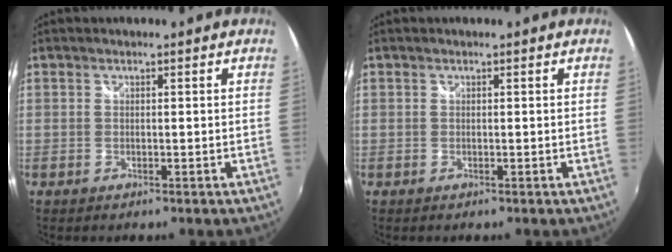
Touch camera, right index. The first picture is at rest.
{"total": 0.0}